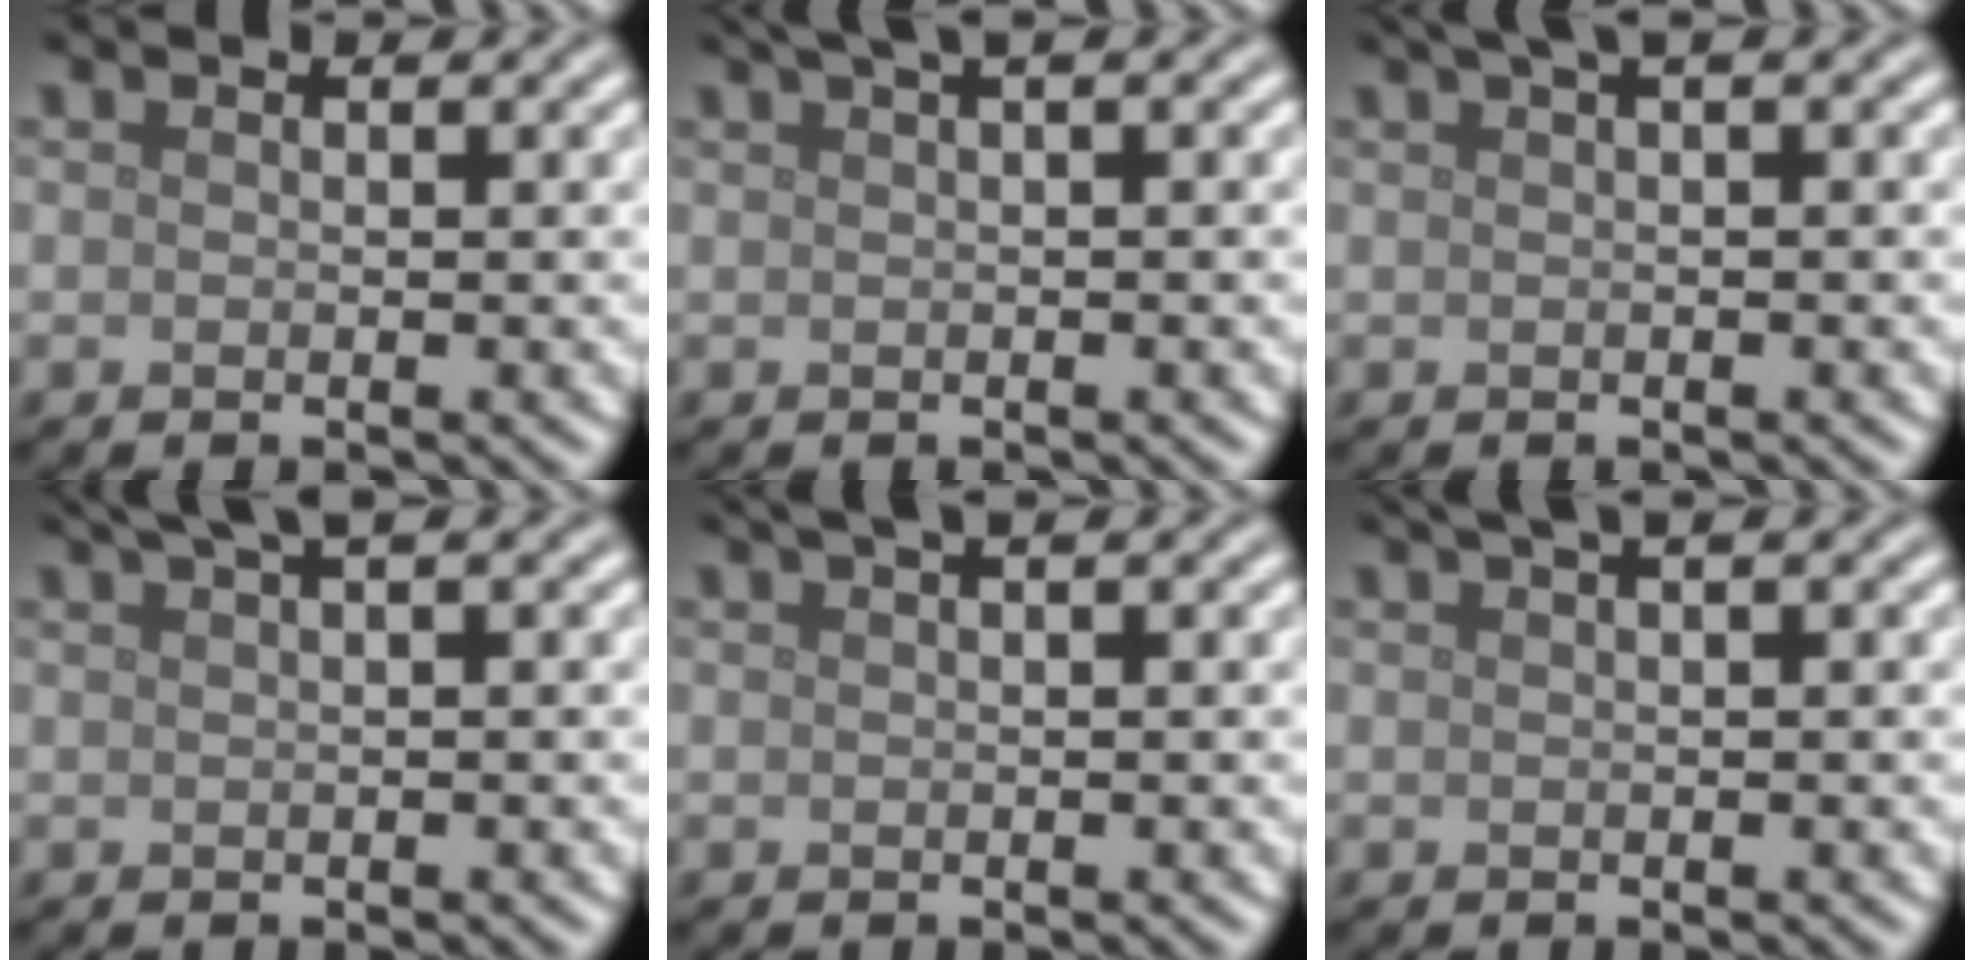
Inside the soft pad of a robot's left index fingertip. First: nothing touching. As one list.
[{"total": 3.1, "force": [1.7, 0.9, 2.4], "torque": [-0.025, 0.006, 0.022]}, {"total": 2.7, "force": [1.4, 0.7, 2.2], "torque": [-0.028, 0.006, 0.020]}, {"total": 3.0, "force": [1.9, 0.6, 2.3], "torque": [-0.027, 0.010, 0.030]}, {"total": 2.3, "force": [1.3, 0.7, 1.8], "torque": [-0.024, 0.005, 0.018]}, {"total": 2.9, "force": [1.7, 1.0, 2.2], "torque": [-0.025, 0.006, 0.021]}]